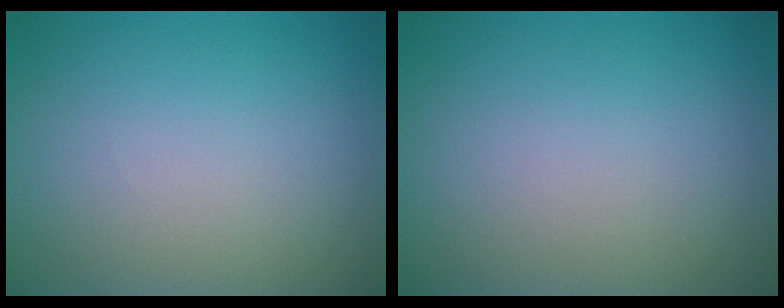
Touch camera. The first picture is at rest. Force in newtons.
{"total": 0.0}